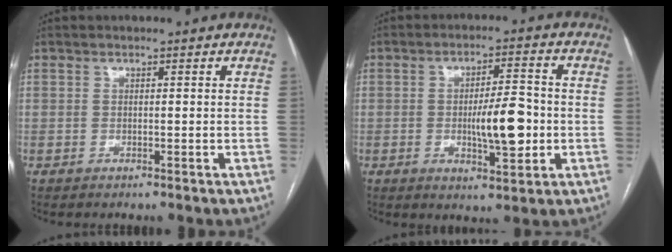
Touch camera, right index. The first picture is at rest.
{"total": 8.7, "force": [-1.2, 2.2, 8.3], "torque": [-0.133, 0.004, -0.016]}